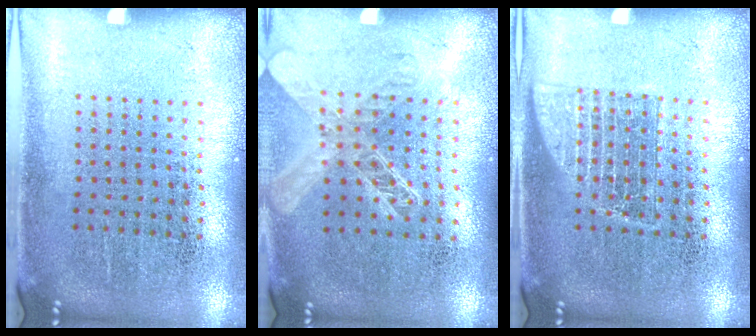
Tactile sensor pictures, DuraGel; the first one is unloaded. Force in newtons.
{"total": 1.3, "press": 1.2, "slide": 0.5}
{"total": 1.9, "press": 1.8, "slide": 0.3}